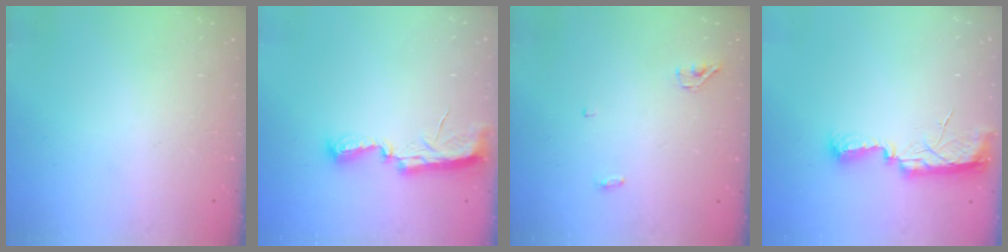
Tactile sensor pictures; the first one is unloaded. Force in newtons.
{"total": 7.4, "press": 7.3, "slide": 0.6}
{"total": 3.4, "press": 3.3, "slide": 1.0}
{"total": 10.0, "press": 8.9, "slide": 4.5}